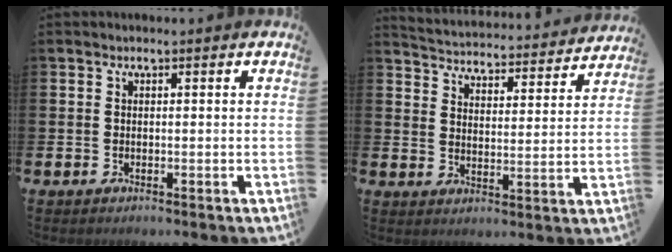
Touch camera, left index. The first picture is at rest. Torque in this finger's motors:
{"motor_torque": [0.95, -1.19, 0.06, 0.03]}